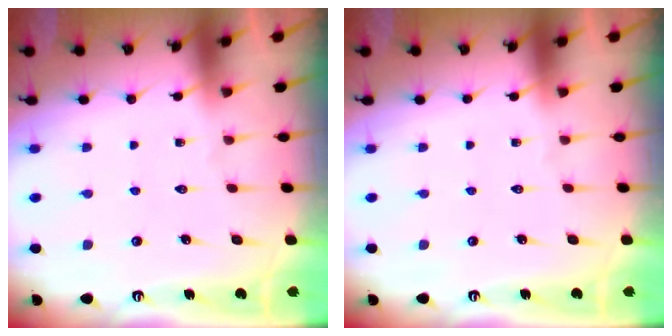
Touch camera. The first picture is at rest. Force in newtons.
{"total": 0.0}